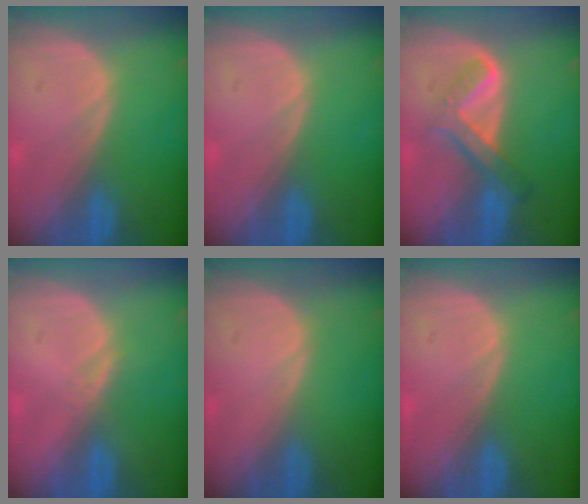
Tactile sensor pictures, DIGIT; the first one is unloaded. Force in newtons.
{"total": 0.0}
{"total": 6.5, "press": 5.5, "slide": 3.3}
{"total": 1.2, "press": 1.0, "slide": 0.7}
{"total": 0.0}
{"total": 0.0}